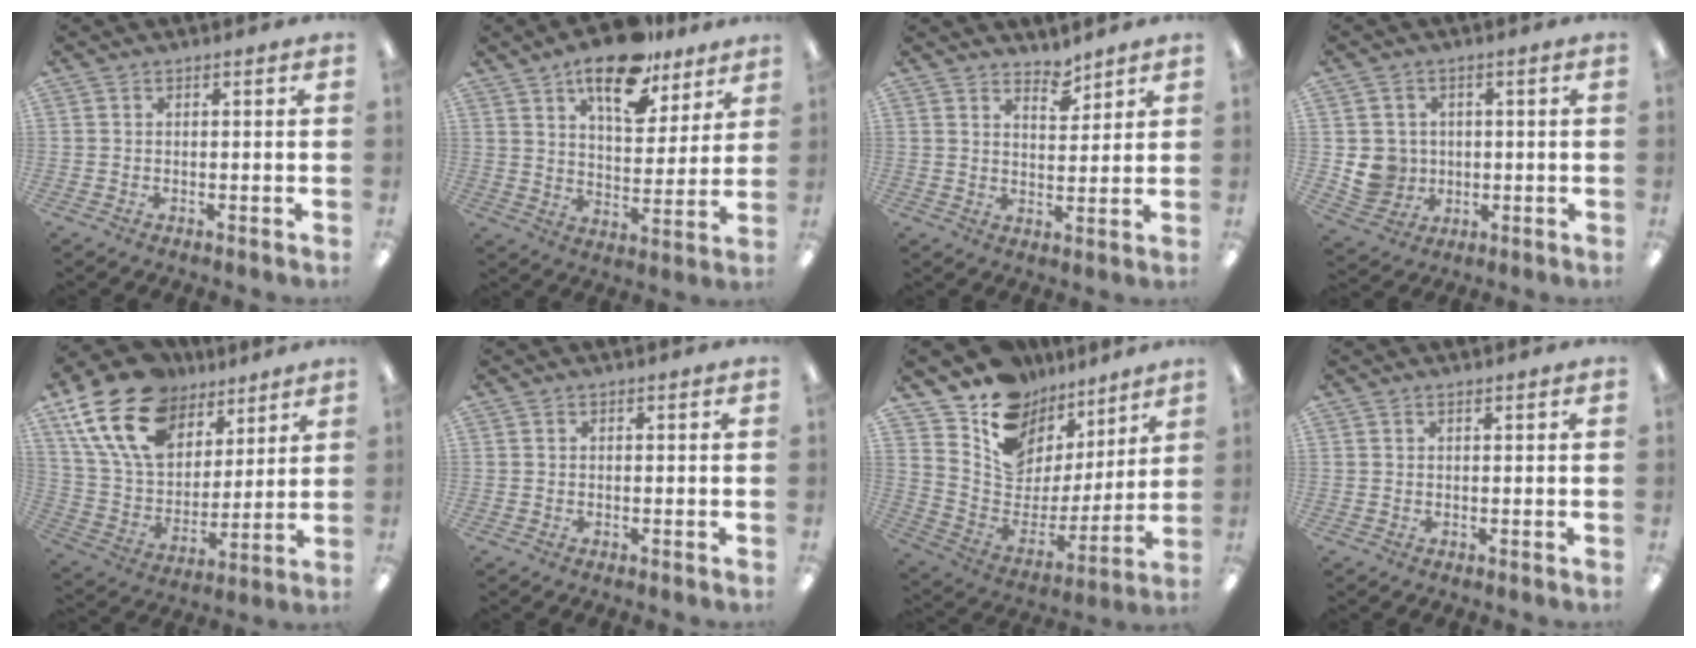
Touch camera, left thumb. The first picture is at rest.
{"total": 16.5, "force": [11.5, 7.4, 9.1], "torque": [-0.137, -0.059, 0.197]}
{"total": 4.7, "force": [4.2, 1.6, 1.2], "torque": [-0.001, -0.036, 0.072]}
{"total": 7.0, "force": [0.1, 6.9, 1.5], "torque": [-0.042, 0.008, 0.011]}
{"total": 21.7, "force": [12.5, 13.6, 11.4], "torque": [-0.225, -0.054, 0.229]}
{"total": 0.0}
{"total": 13.7, "force": [9.4, 9.4, 3.0], "torque": [-0.068, -0.086, 0.178]}
{"total": 0.5, "force": [0.5, 0.1, 0.2], "torque": [-0.005, 0.002, 0.008]}